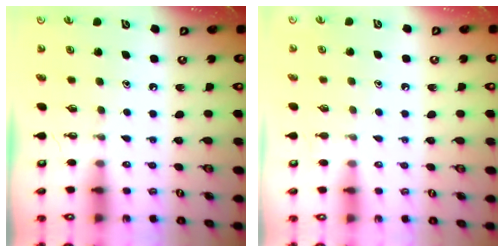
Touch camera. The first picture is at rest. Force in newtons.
{"total": 4.0, "press": 4.0, "slide": 0.5}